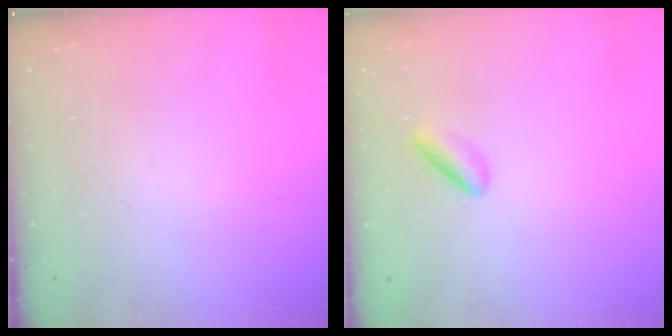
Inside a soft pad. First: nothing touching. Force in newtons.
{"total": 2.0, "press": 2.0, "slide": 0.0}